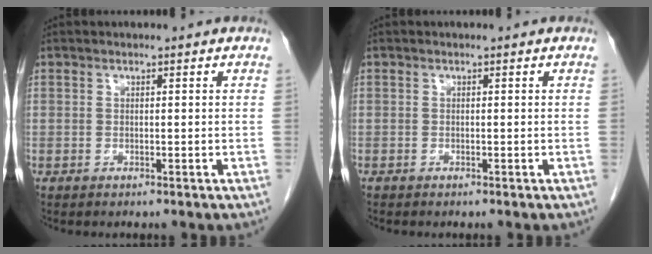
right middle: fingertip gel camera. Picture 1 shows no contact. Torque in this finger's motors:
{"motor_torque": [0.59, -0.19, 0.15, 0.01]}